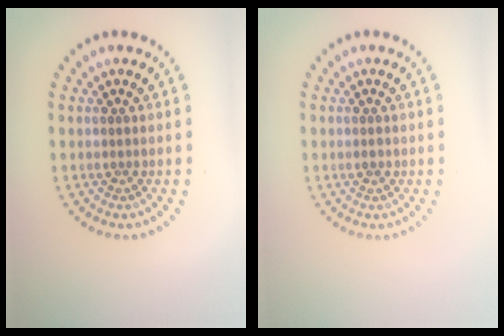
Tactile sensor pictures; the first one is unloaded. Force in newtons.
{"total": 0.7, "press": 0.7, "slide": 0.1}